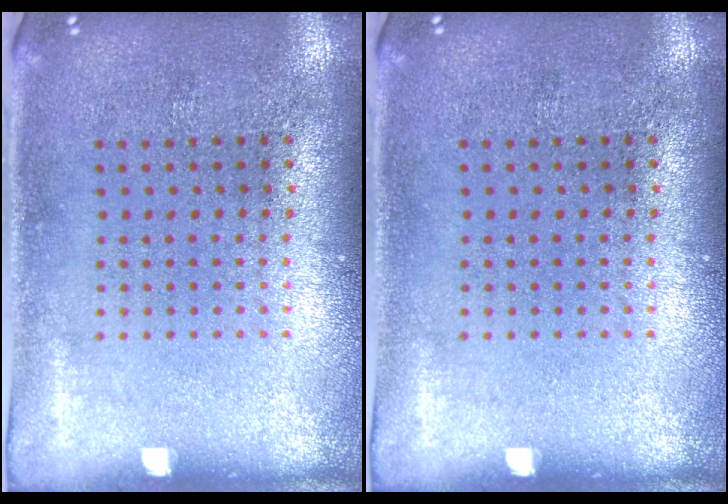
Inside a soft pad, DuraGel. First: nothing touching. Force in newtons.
{"total": 0.0}